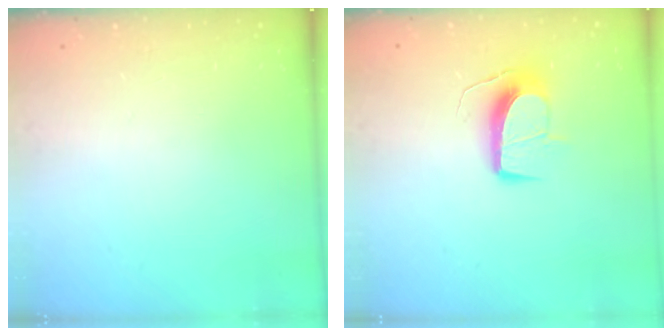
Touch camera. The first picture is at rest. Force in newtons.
{"total": 11.3, "press": 11.3, "slide": 0.7}